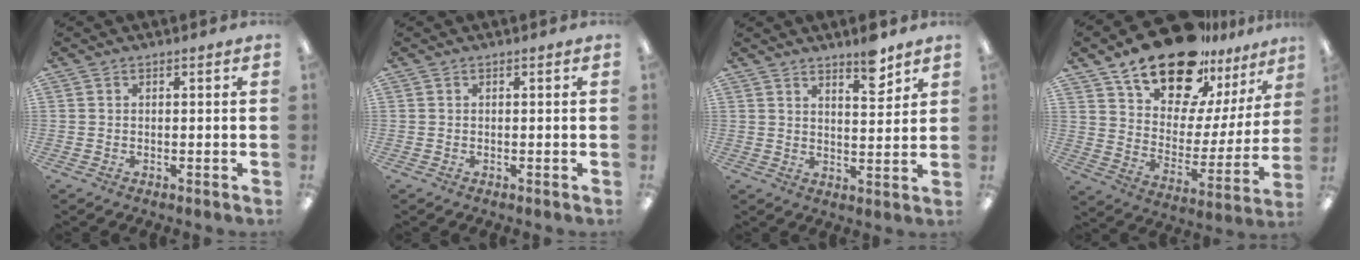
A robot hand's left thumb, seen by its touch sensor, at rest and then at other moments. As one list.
[{"total": 0.0}, {"total": 7.1, "force": [5.5, 2.2, 3.9], "torque": [-0.035, -0.038, 0.088]}, {"total": 21.0, "force": [16.7, 9.3, 8.6], "torque": [-0.152, -0.116, 0.297]}]